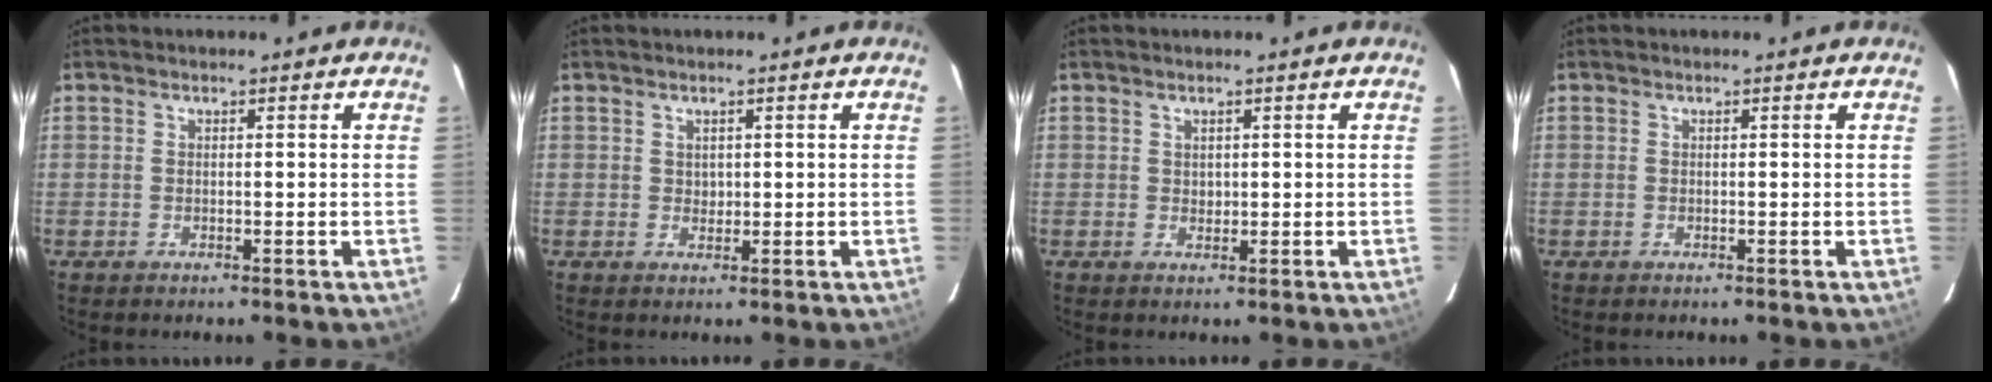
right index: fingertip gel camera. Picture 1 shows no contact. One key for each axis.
{"total": 1.2, "fx": 0.5, "fy": 1.1, "fz": 0.3, "tx": -0.001, "ty": 0.004, "tz": 0.009}
{"total": 1.0, "fx": 0.5, "fy": 0.9, "fz": 0.2, "tx": -0.001, "ty": 0.004, "tz": 0.008}
{"total": 0.0}